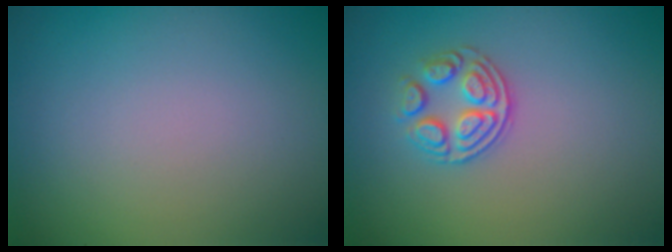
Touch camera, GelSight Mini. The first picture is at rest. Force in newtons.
{"total": 2.9, "press": 2.5, "slide": 1.4}